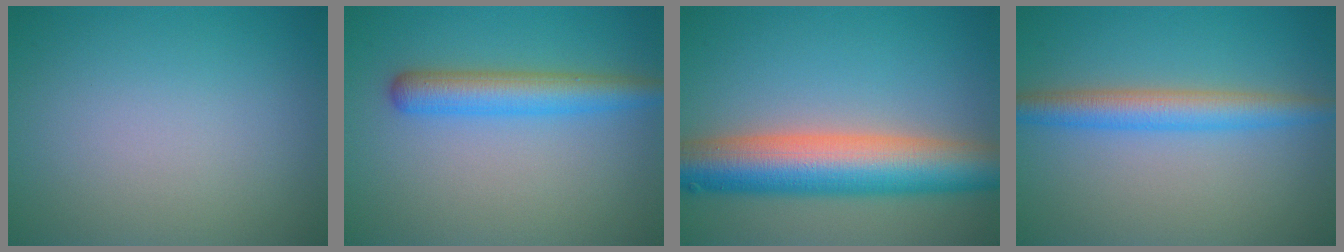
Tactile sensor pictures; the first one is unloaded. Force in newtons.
{"total": 4.1, "press": 4.1, "slide": 0.1}
{"total": 10.0, "press": 10.0, "slide": 0.4}
{"total": 3.9, "press": 3.9, "slide": 0.0}